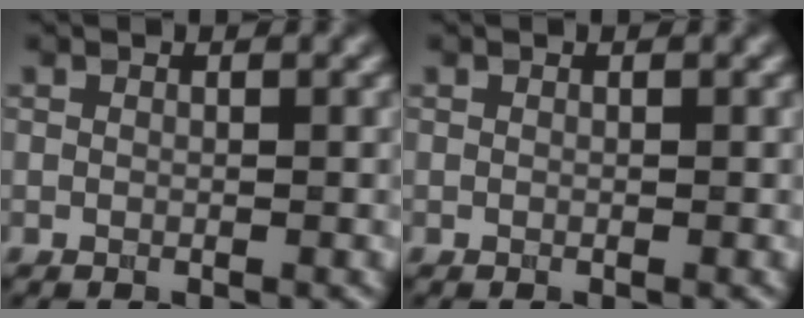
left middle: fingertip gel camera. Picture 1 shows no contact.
{"total": 0.0}